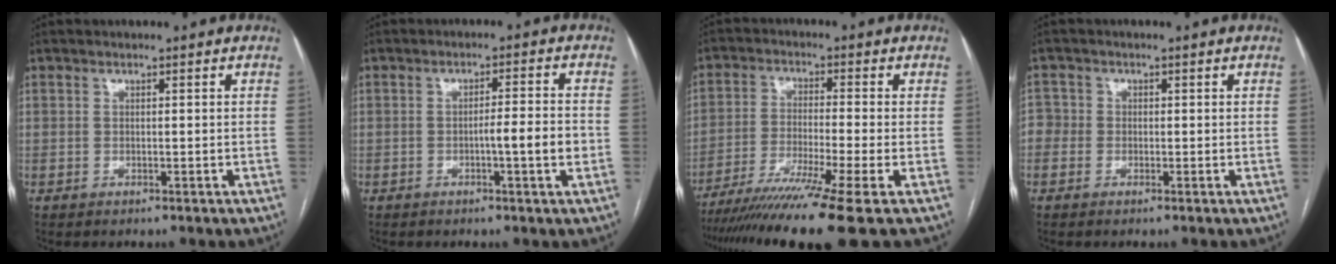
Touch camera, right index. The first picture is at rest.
{"total": 4.9, "force": [-1.3, 0.0, 4.7], "torque": [-0.069, 0.004, -0.019]}
{"total": 13.7, "force": [-10.1, -2.4, 8.9], "torque": [-0.154, -0.041, -0.166]}
{"total": 2.3, "force": [-0.6, 2.1, 0.5], "torque": [0.001, 0.009, -0.019]}